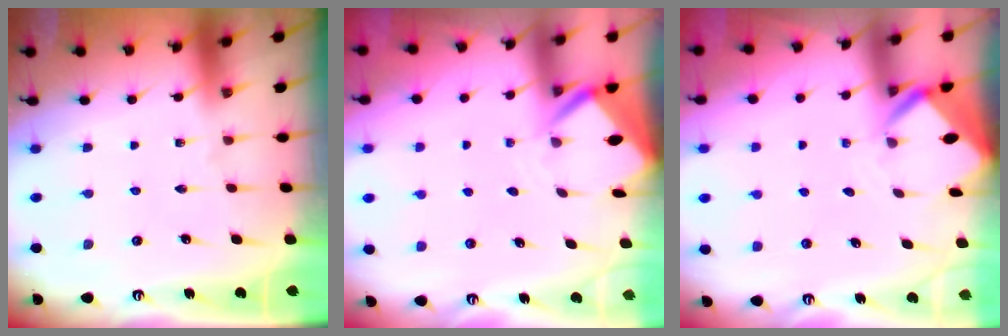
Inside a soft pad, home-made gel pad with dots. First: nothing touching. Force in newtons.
{"total": 3.1, "press": 3.1, "slide": 0.3}
{"total": 3.2, "press": 3.2, "slide": 0.2}